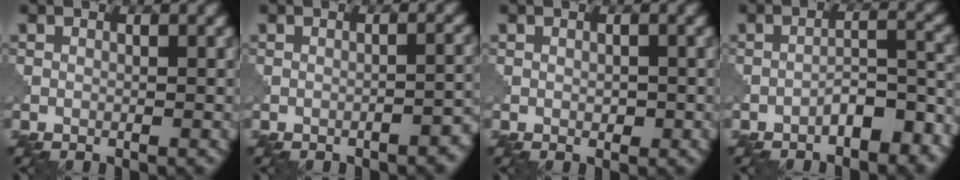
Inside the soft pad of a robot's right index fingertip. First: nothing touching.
{"total": 2.2, "force": [-1.4, 0.7, 1.5], "torque": [-0.015, 0.009, -0.019]}
{"total": 0.7, "force": [0.1, 0.5, 0.4], "torque": [-0.004, -0.002, 0.004]}
{"total": 4.3, "force": [-2.8, 1.6, 2.9], "torque": [-0.041, 0.013, -0.042]}